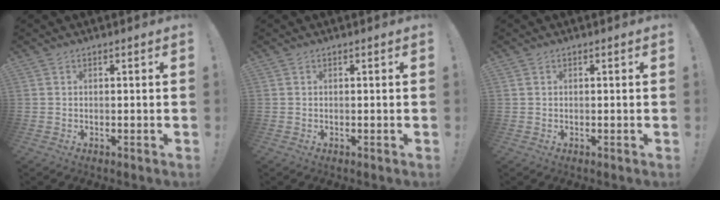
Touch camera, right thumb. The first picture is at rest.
{"total": 0.0}
{"total": 0.0}